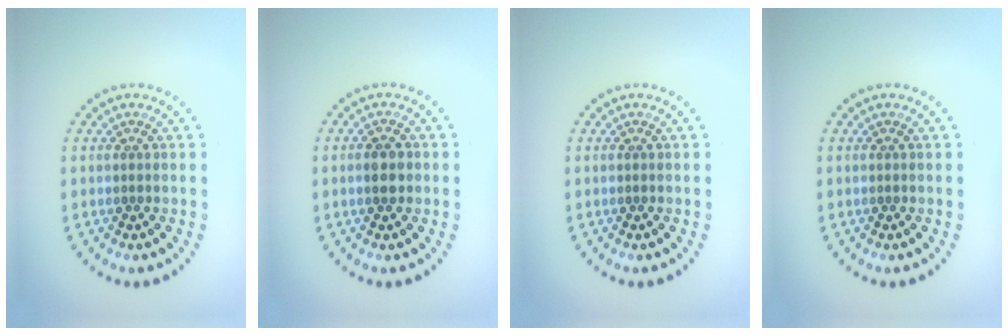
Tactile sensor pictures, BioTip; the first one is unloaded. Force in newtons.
{"total": 2.0, "press": 2.0, "slide": 0.2}
{"total": 0.0}
{"total": 0.0}